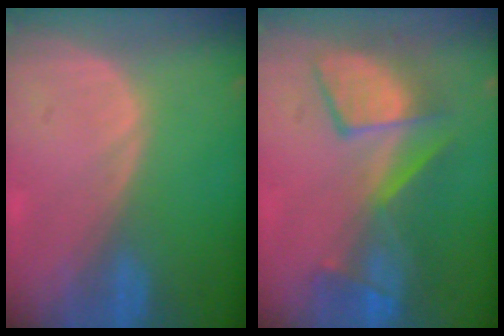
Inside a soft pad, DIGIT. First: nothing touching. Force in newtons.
{"total": 8.8, "press": 8.8, "slide": 0.6}